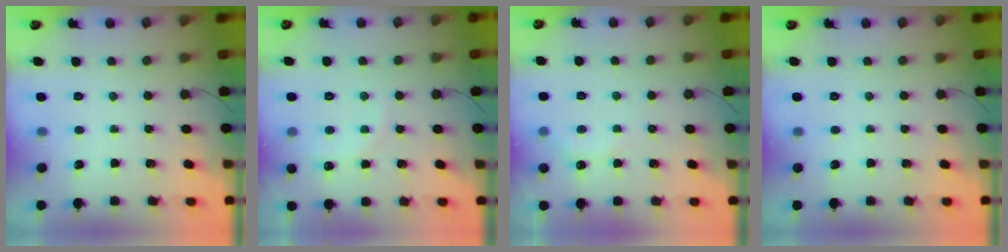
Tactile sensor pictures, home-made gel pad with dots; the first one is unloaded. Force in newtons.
{"total": 6.7, "press": 6.6, "slide": 1.4}
{"total": 4.4, "press": 4.4, "slide": 0.7}
{"total": 0.0}